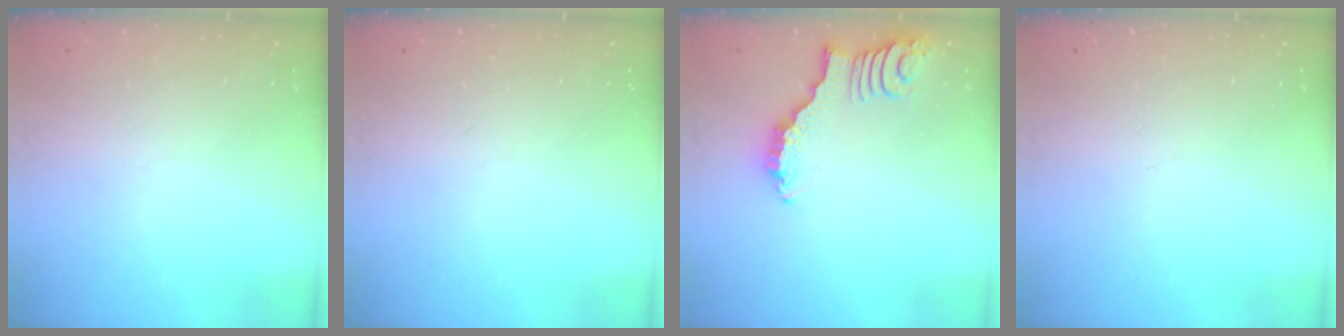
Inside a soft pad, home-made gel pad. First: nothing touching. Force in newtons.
{"total": 0.0}
{"total": 2.8, "press": 2.8, "slide": 0.4}
{"total": 0.0}